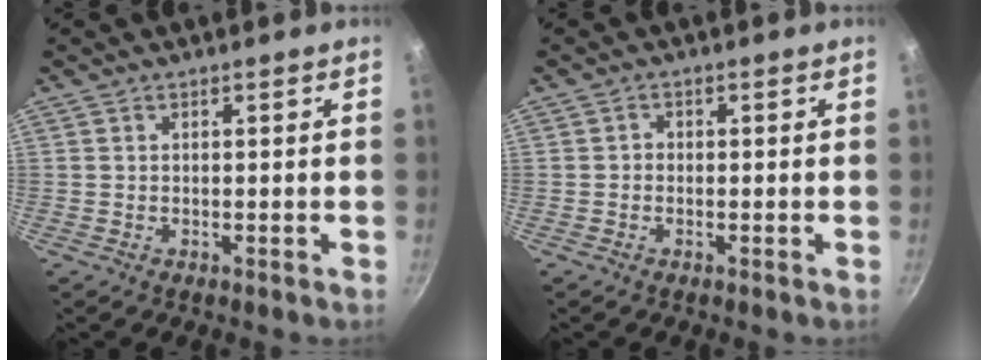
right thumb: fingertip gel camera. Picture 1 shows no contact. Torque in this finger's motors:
{"motor_torque": [-0.28, -0.16, 0.06, -0.04, 0.00]}